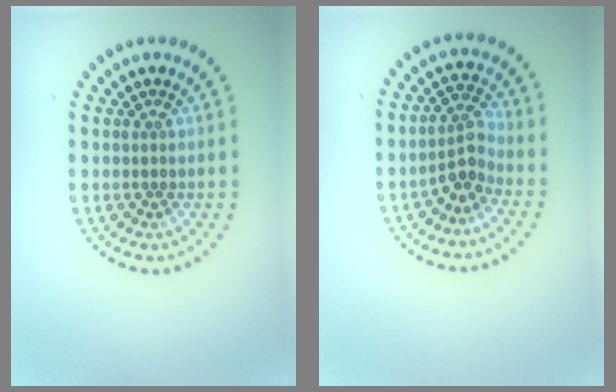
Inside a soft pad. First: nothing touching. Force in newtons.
{"total": 2.4, "press": 1.9, "slide": 1.5}